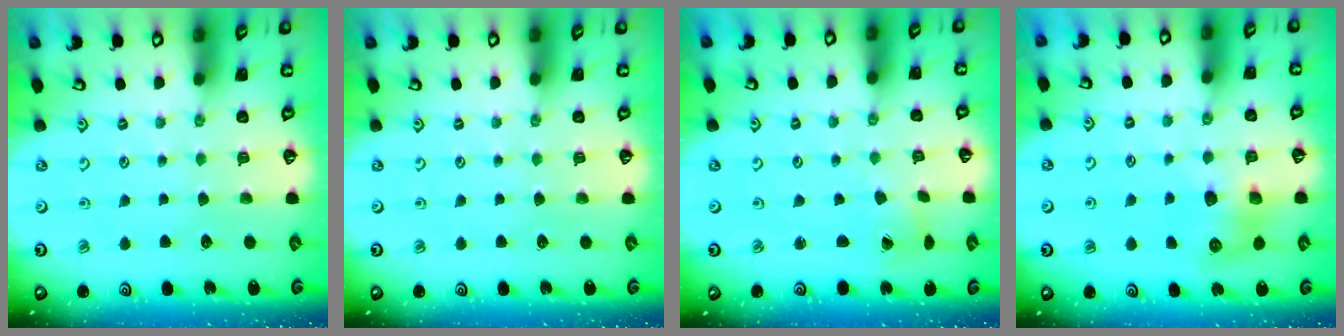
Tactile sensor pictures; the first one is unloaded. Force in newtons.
{"total": 0.0}
{"total": 1.7, "press": 1.7, "slide": 0.2}
{"total": 8.4, "press": 8.3, "slide": 1.2}